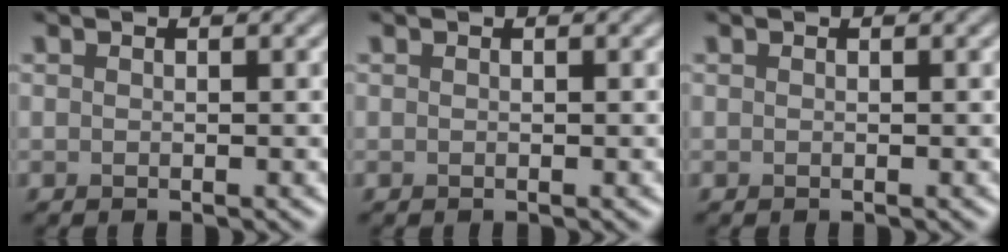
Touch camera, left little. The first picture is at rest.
{"total": 0.0}
{"total": 0.0}